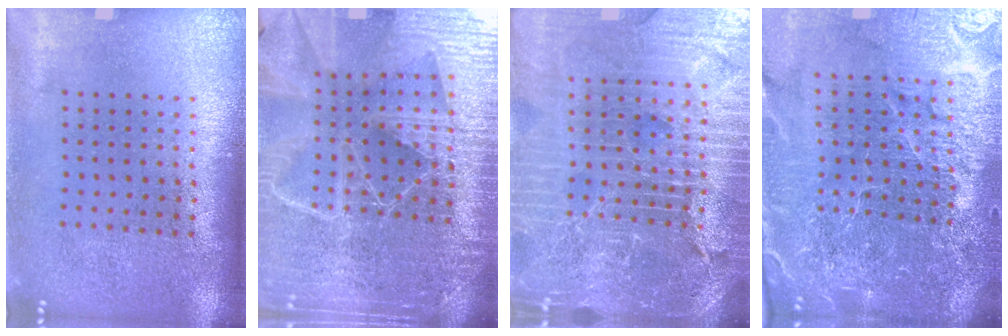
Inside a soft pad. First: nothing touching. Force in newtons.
{"total": 6.4, "press": 5.5, "slide": 3.2}
{"total": 5.9, "press": 5.2, "slide": 2.7}
{"total": 6.1, "press": 5.4, "slide": 2.8}